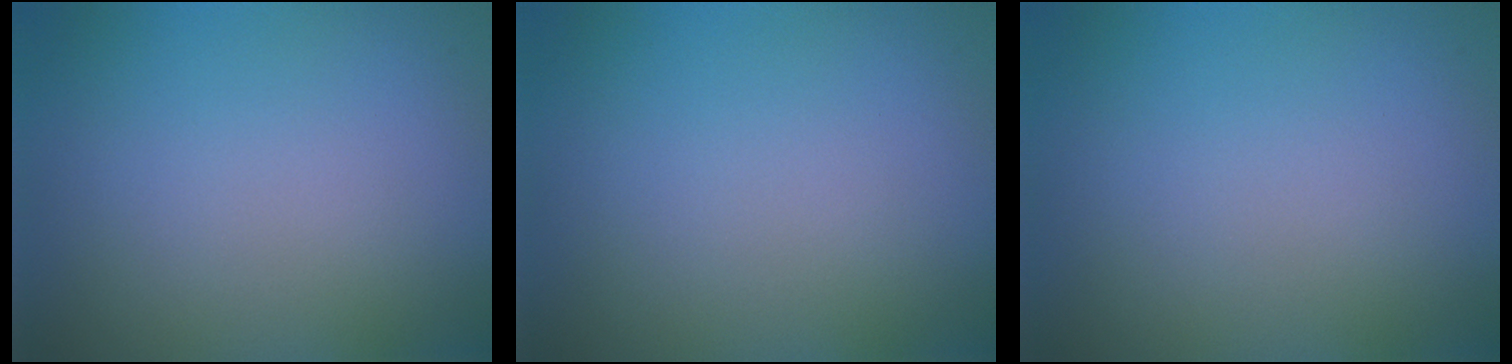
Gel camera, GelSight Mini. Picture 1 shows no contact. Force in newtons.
{"total": 0.0}
{"total": 0.0}